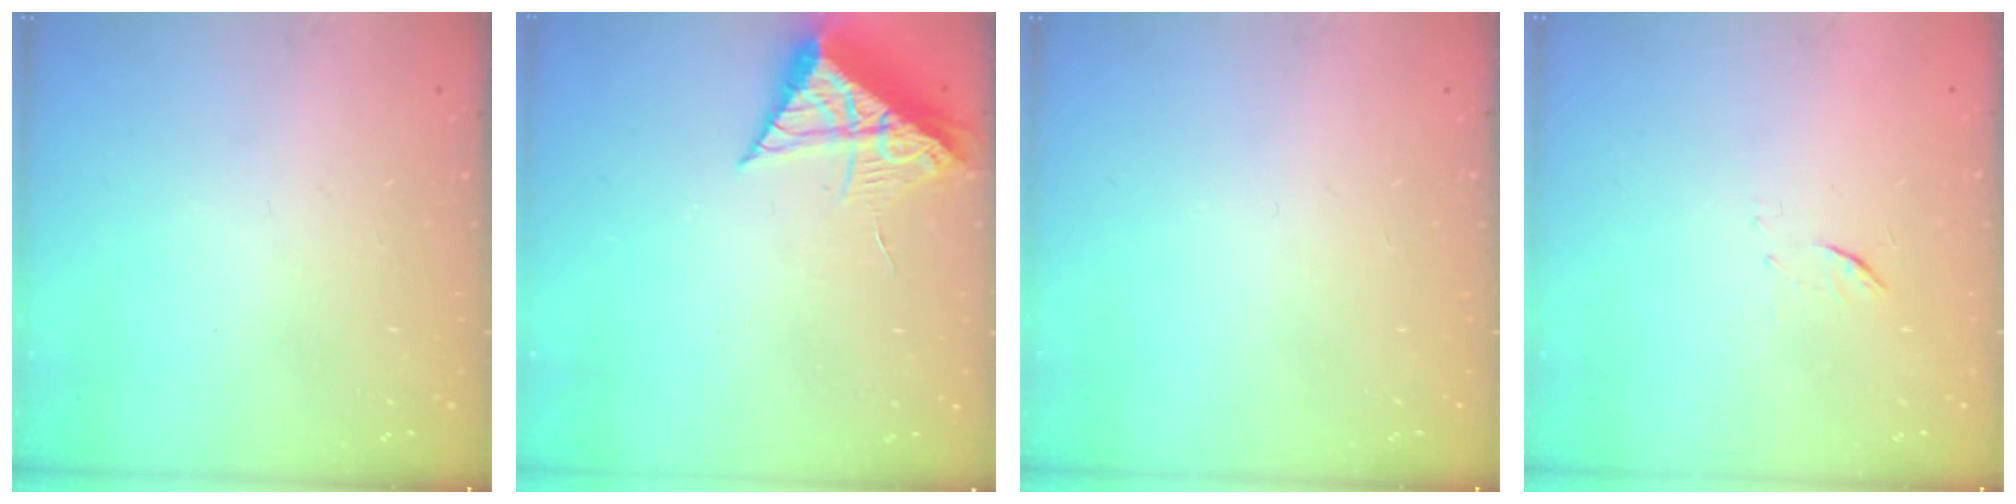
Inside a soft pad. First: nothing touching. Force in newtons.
{"total": 9.8, "press": 9.8, "slide": 0.6}
{"total": 0.0}
{"total": 5.2, "press": 5.1, "slide": 0.7}